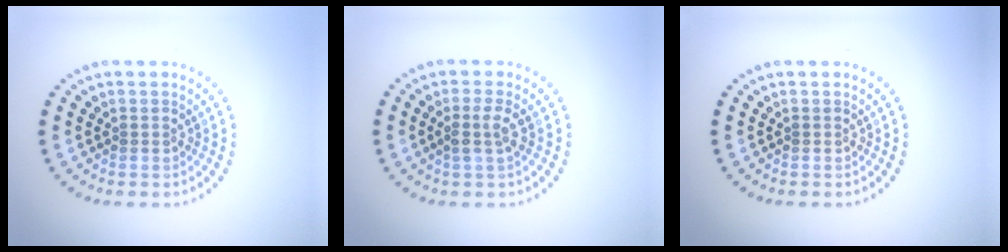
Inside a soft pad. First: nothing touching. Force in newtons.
{"total": 1.5, "press": 1.3, "slide": 0.8}
{"total": 0.0}